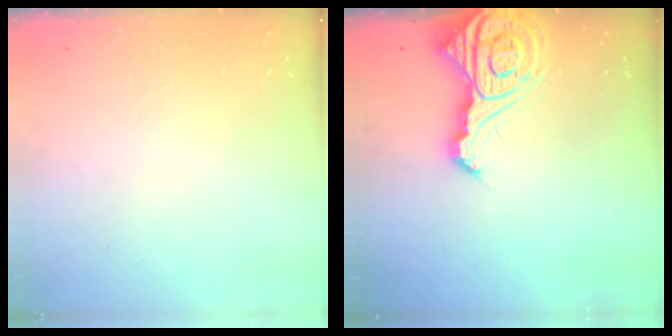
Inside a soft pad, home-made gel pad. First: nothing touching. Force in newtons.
{"total": 14.4, "press": 14.3, "slide": 1.4}